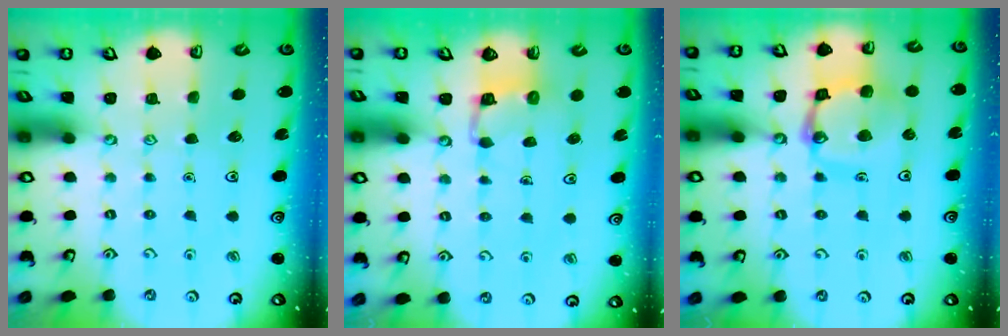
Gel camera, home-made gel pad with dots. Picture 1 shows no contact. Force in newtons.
{"total": 3.3, "press": 3.3, "slide": 0.3}
{"total": 13.4, "press": 13.4, "slide": 1.3}